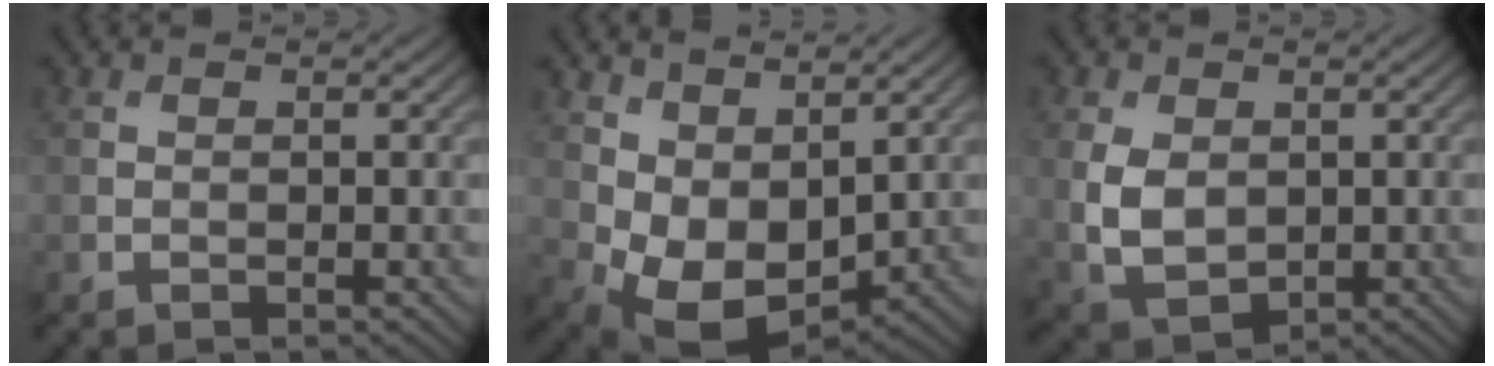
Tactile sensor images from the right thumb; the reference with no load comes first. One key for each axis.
{"total": 7.6, "fx": 1.6, "fy": 5.0, "fz": 5.5, "tx": -0.120, "ty": -0.018, "tz": 0.038}
{"total": 6.9, "fx": 0.2, "fy": 4.8, "fz": 5.0, "tx": -0.125, "ty": -0.009, "tz": 0.008}